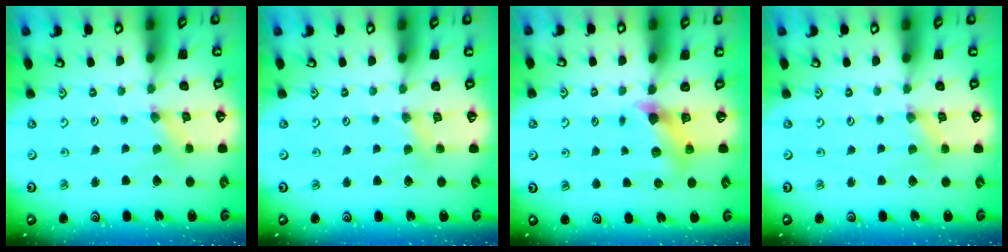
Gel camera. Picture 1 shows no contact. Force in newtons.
{"total": 2.6, "press": 2.6, "slide": 0.4}
{"total": 6.1, "press": 6.1, "slide": 0.4}
{"total": 1.3, "press": 1.3, "slide": 0.3}